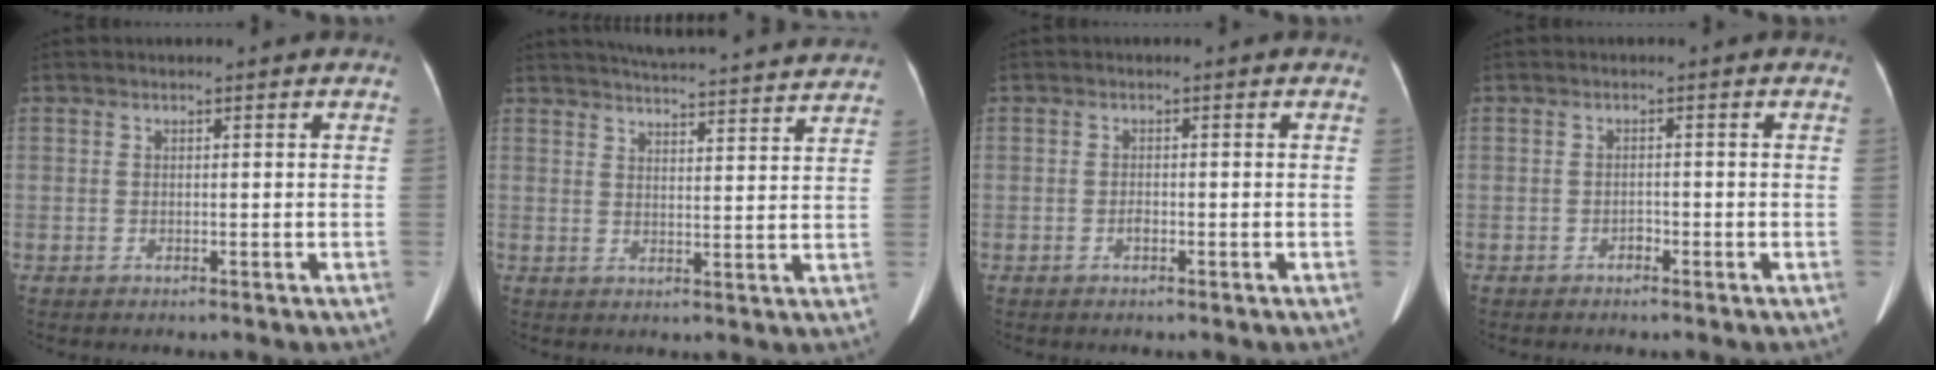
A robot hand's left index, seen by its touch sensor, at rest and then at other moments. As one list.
[{"total": 20.5, "force": [19.3, 1.6, 6.7], "torque": [-0.094, 0.000, 0.240]}, {"total": 0.8, "force": [-0.5, 0.3, 0.6], "torque": [-0.011, 0.002, -0.009]}, {"total": 0.9, "force": [-0.7, 0.5, 0.3], "torque": [-0.004, 0.004, -0.015]}]